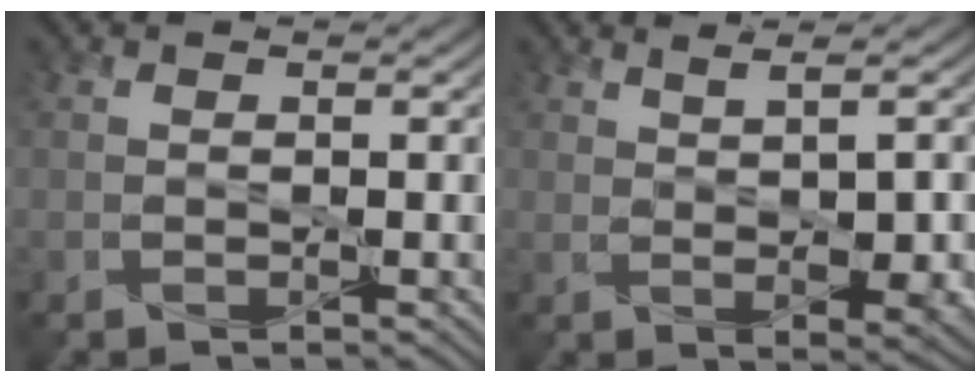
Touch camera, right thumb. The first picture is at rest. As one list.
[{"total": 3.6, "force": [0.9, 0.6, 3.4], "torque": [-0.064, 0.001, 0.026]}]